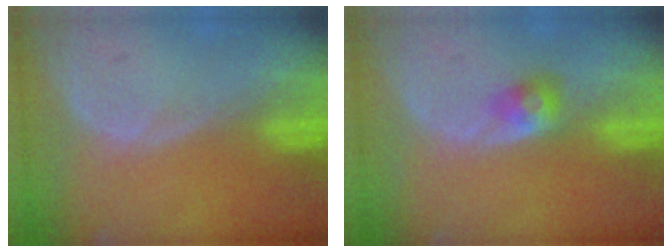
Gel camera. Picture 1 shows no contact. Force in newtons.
{"total": 2.8, "press": 2.5, "slide": 1.2}